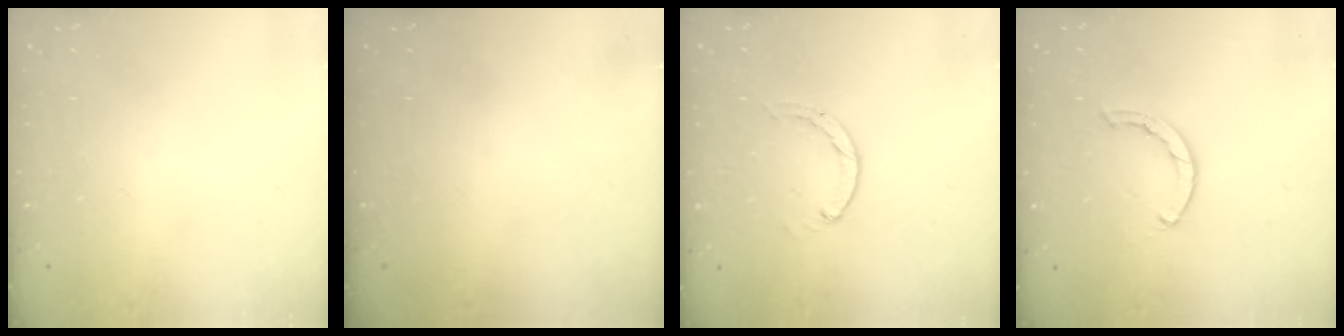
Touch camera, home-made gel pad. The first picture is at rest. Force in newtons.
{"total": 0.0}
{"total": 0.0}
{"total": 2.1, "press": 2.1, "slide": 0.2}